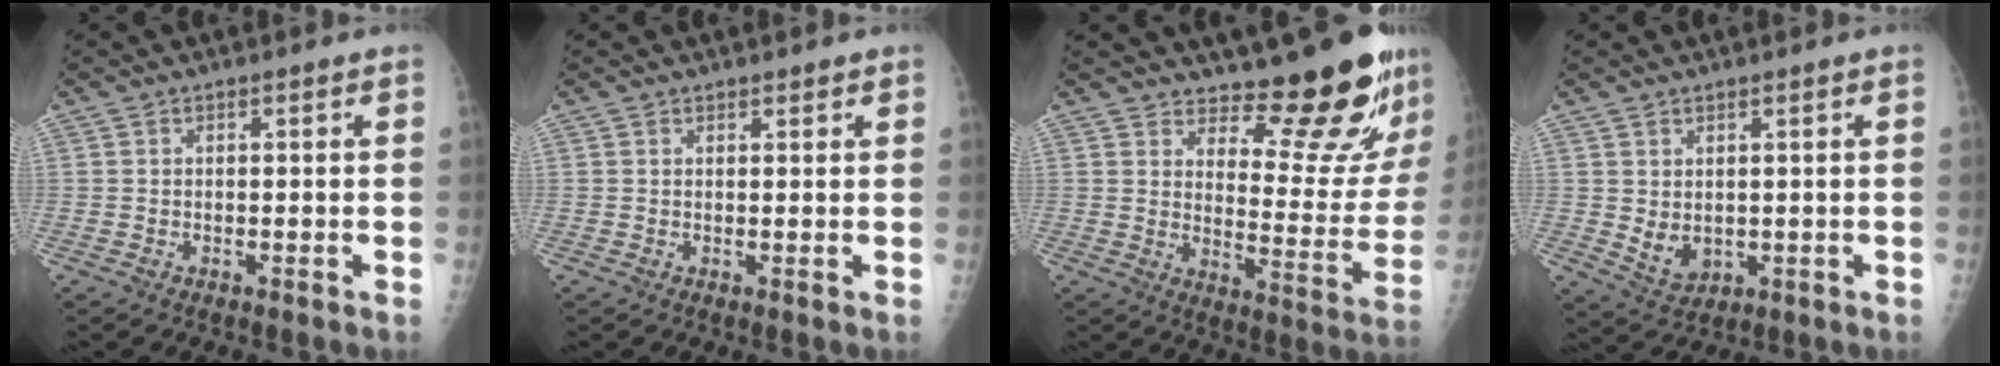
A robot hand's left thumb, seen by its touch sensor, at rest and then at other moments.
{"total": 1.0, "force": [0.9, 0.5, 0.2], "torque": [0.004, -0.005, 0.010]}
{"total": 16.0, "force": [13.8, 3.6, 7.2], "torque": [-0.054, -0.146, 0.181]}
{"total": 4.4, "force": [0.6, 3.3, 2.8], "torque": [-0.037, -0.016, 0.028]}